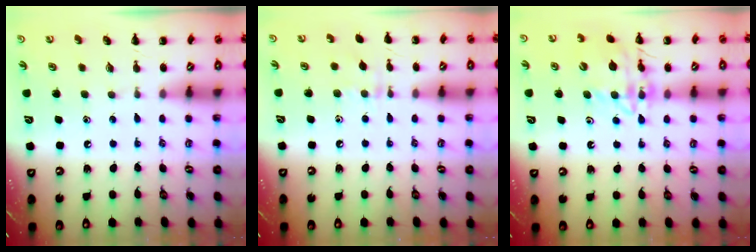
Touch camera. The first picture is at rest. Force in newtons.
{"total": 5.9, "press": 5.6, "slide": 1.9}
{"total": 13.9, "press": 13.7, "slide": 2.1}